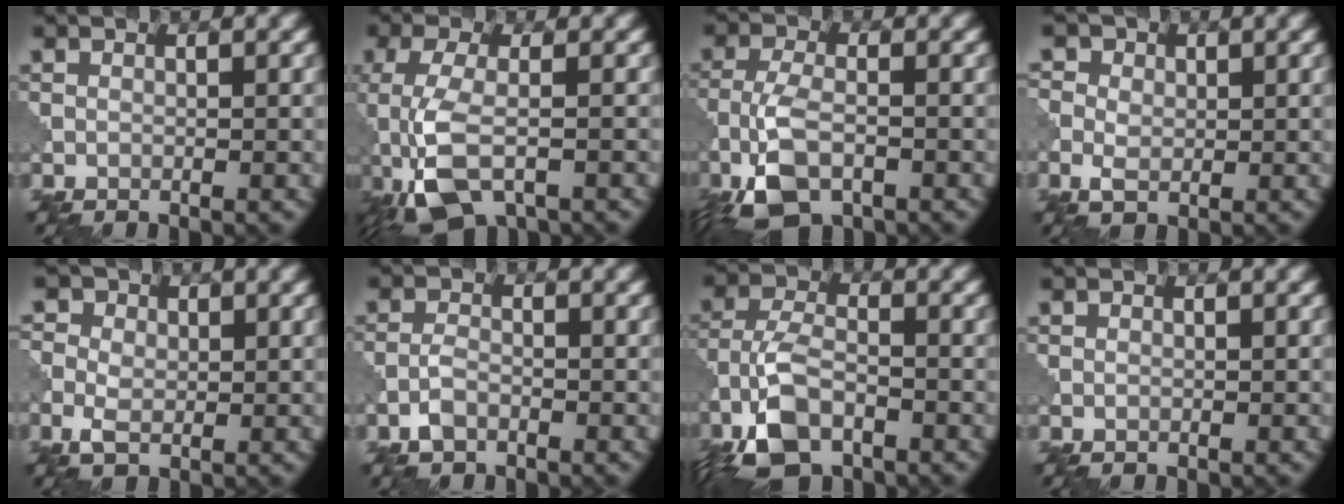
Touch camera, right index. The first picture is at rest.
{"total": 7.4, "force": [-3.1, 2.9, 6.0], "torque": [-0.144, -0.005, -0.066]}
{"total": 6.3, "force": [-3.6, 2.5, 4.5], "torque": [-0.099, -0.004, -0.078]}
{"total": 3.9, "force": [0.5, 3.2, 2.2], "torque": [-0.033, 0.016, -0.009]}
{"total": 3.8, "force": [0.0, 3.0, 2.4], "torque": [-0.047, 0.010, -0.007]}
{"total": 1.8, "force": [-1.2, 0.8, 1.0], "torque": [-0.018, 0.004, -0.029]}
{"total": 6.8, "force": [-4.0, 3.0, 4.6], "torque": [-0.096, 0.002, -0.089]}
{"total": 0.0}